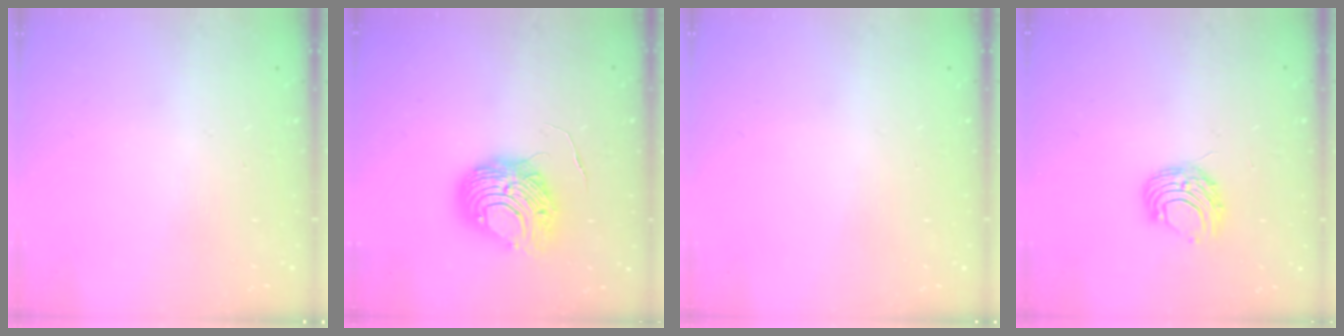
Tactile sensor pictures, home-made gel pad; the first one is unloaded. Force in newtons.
{"total": 9.7, "press": 9.6, "slide": 1.1}
{"total": 0.0}
{"total": 7.6, "press": 7.6, "slide": 0.5}